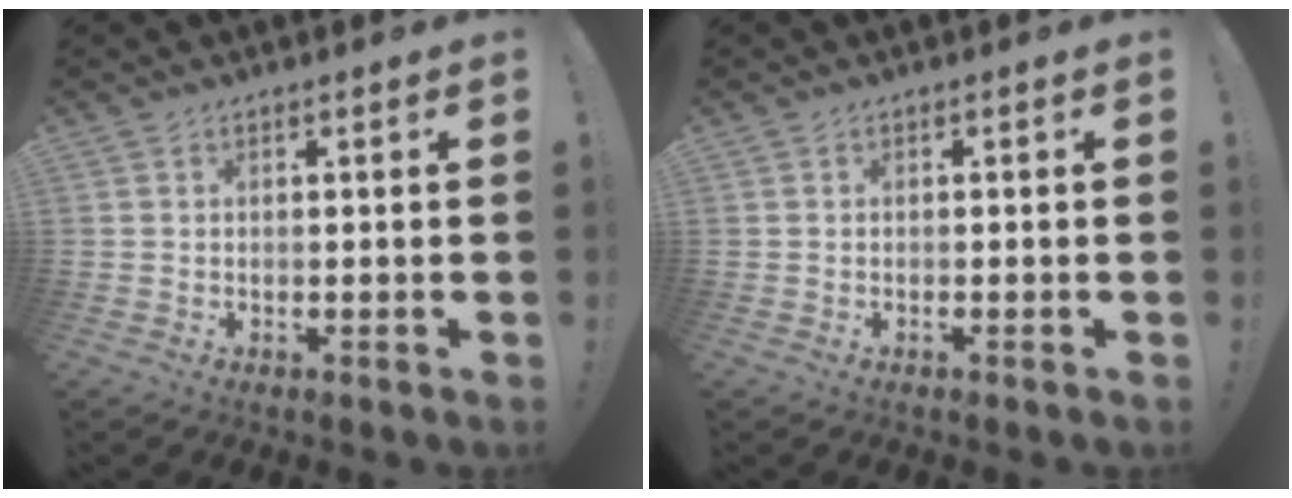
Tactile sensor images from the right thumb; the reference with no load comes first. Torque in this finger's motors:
{"motor_torque": [0.05, 0.06, -0.29, 0.16, 0.09]}